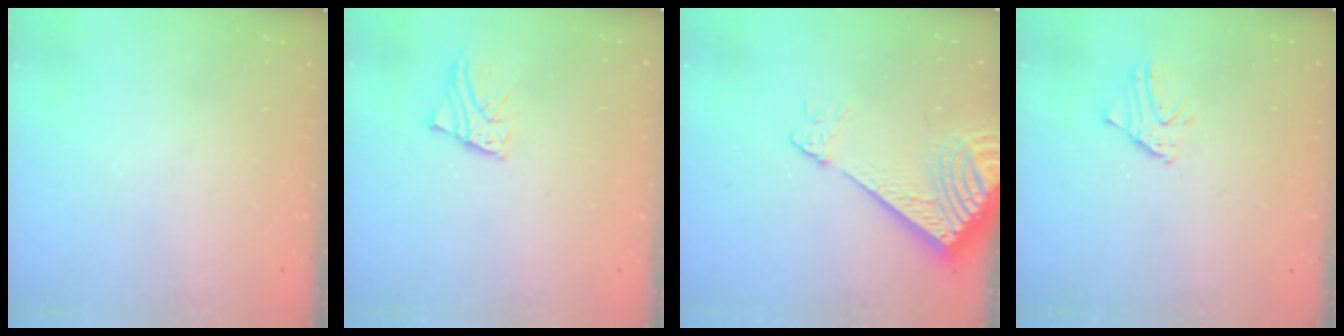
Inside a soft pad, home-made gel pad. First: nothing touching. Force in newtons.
{"total": 2.1, "press": 2.1, "slide": 0.1}
{"total": 12.0, "press": 11.9, "slide": 1.8}
{"total": 1.7, "press": 1.7, "slide": 0.0}